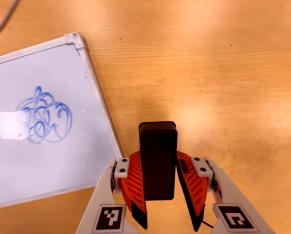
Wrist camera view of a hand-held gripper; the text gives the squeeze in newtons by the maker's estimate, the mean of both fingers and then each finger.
{"total": 5.5, "left": 4.9, "right": 6.1}